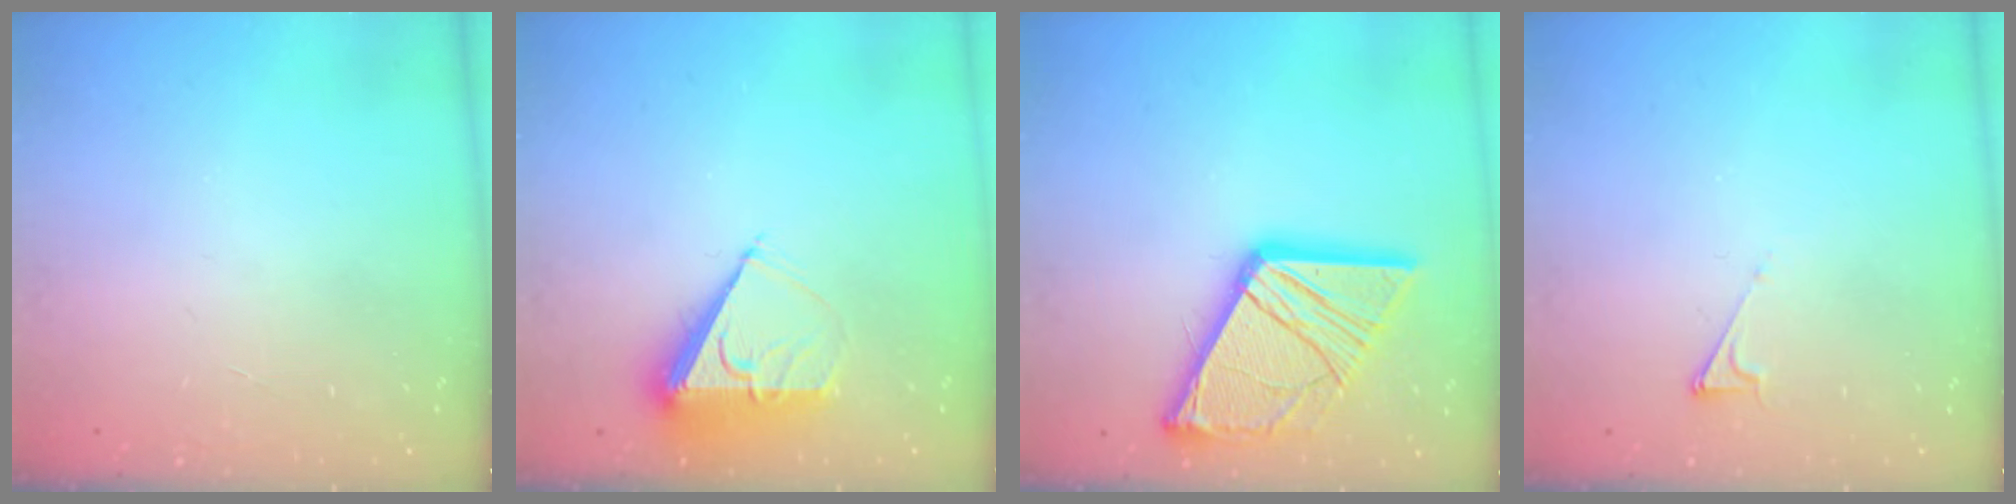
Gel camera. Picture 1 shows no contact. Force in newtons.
{"total": 6.9, "press": 6.7, "slide": 1.2}
{"total": 19.4, "press": 19.2, "slide": 2.1}
{"total": 2.5, "press": 2.5, "slide": 0.3}